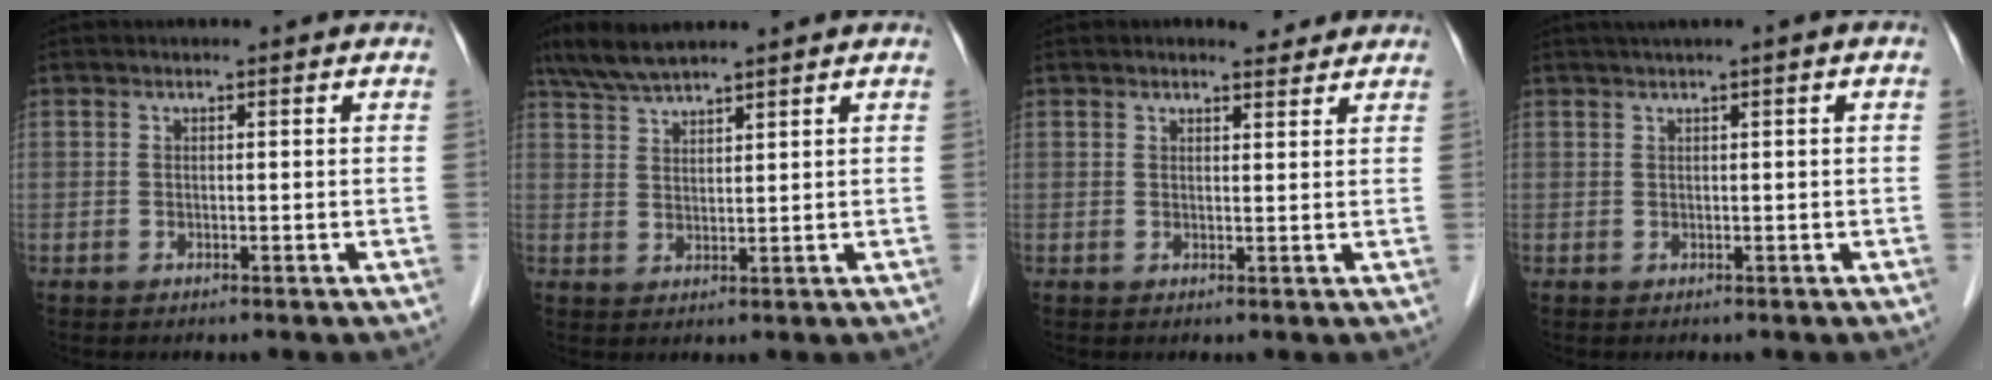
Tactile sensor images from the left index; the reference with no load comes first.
{"total": 5.8, "force": [5.1, 0.5, 2.7], "torque": [-0.060, 0.019, 0.104]}
{"total": 2.4, "force": [2.2, 0.8, 0.5], "torque": [-0.012, 0.001, 0.029]}
{"total": 2.0, "force": [0.9, -0.2, 1.8], "torque": [-0.035, 0.012, 0.020]}